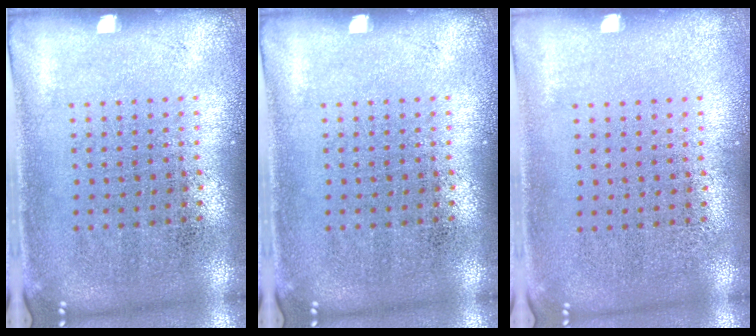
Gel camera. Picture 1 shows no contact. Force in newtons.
{"total": 0.0}
{"total": 0.0}